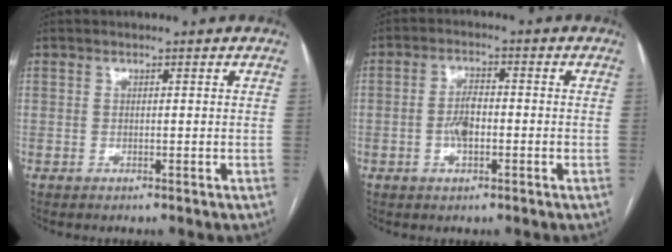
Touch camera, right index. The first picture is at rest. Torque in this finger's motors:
{"motor_torque": [0.86, 0.00, 0.47, 0.10]}